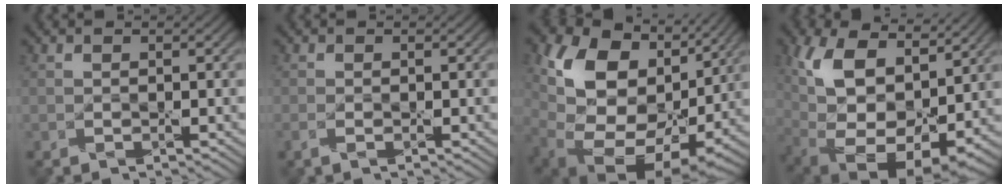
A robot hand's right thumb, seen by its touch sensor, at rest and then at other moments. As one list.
[{"total": 1.1, "force": [-0.6, 0.4, 0.8], "torque": [-0.022, -0.004, -0.012]}, {"total": 17.9, "force": [3.4, 13.4, 11.3], "torque": [-0.214, -0.025, 0.103]}, {"total": 16.3, "force": [4.5, 10.2, 11.8], "torque": [-0.232, -0.009, 0.091]}]